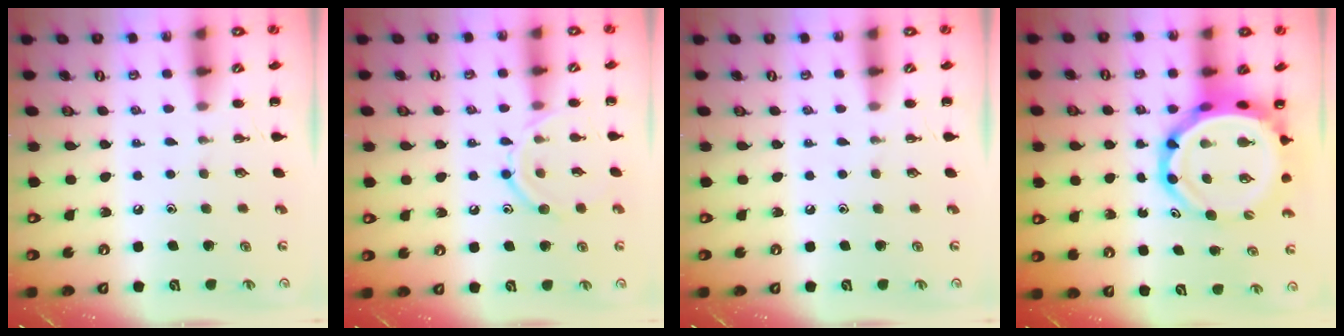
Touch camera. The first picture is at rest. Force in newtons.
{"total": 10.9, "press": 10.9, "slide": 0.8}
{"total": 0.0}
{"total": 11.0, "press": 10.6, "slide": 3.0}